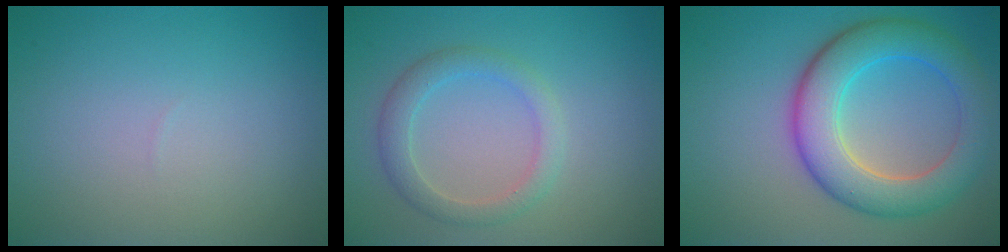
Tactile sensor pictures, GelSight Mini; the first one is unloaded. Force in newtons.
{"total": 2.8, "press": 2.8, "slide": 0.1}
{"total": 7.3, "press": 7.3, "slide": 0.1}